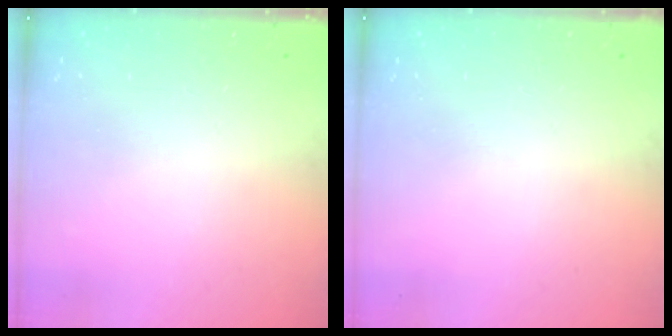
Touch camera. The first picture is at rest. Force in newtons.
{"total": 0.0}